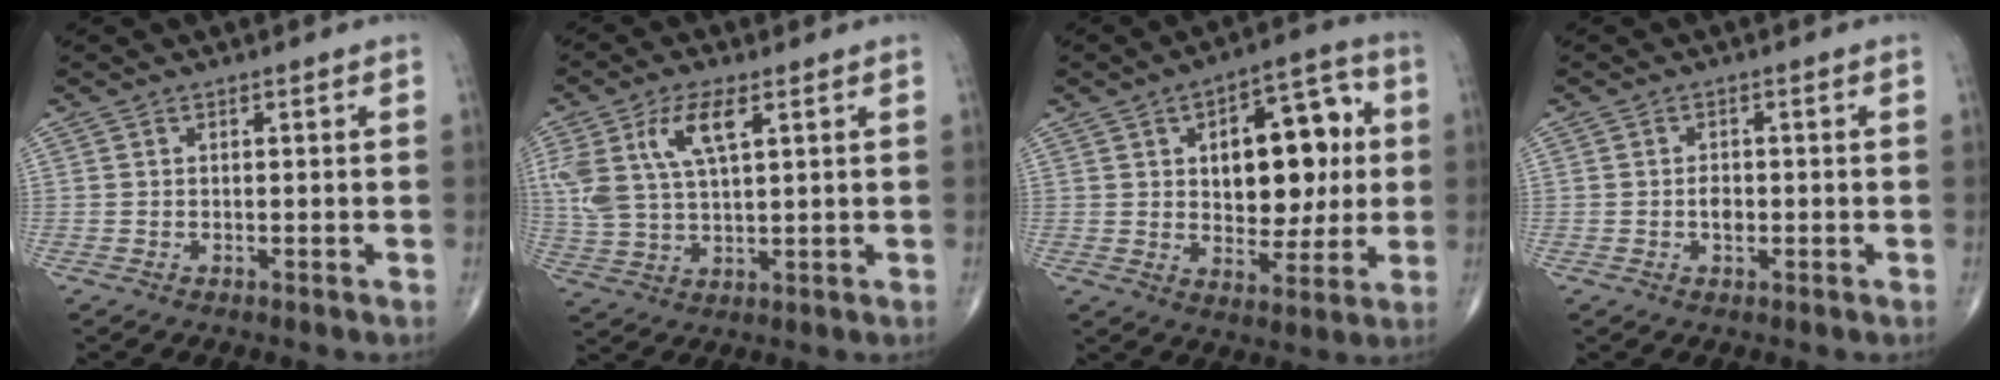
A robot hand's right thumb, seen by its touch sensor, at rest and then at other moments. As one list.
[{"total": 11.3, "force": [4.5, 4.8, 9.2], "torque": [-0.202, -0.003, 0.094]}, {"total": 17.6, "force": [2.9, 9.9, 14.3], "torque": [-0.151, 0.009, 0.044]}, {"total": 2.3, "force": [-0.3, 1.5, 1.7], "torque": [-0.024, 0.003, -0.006]}]